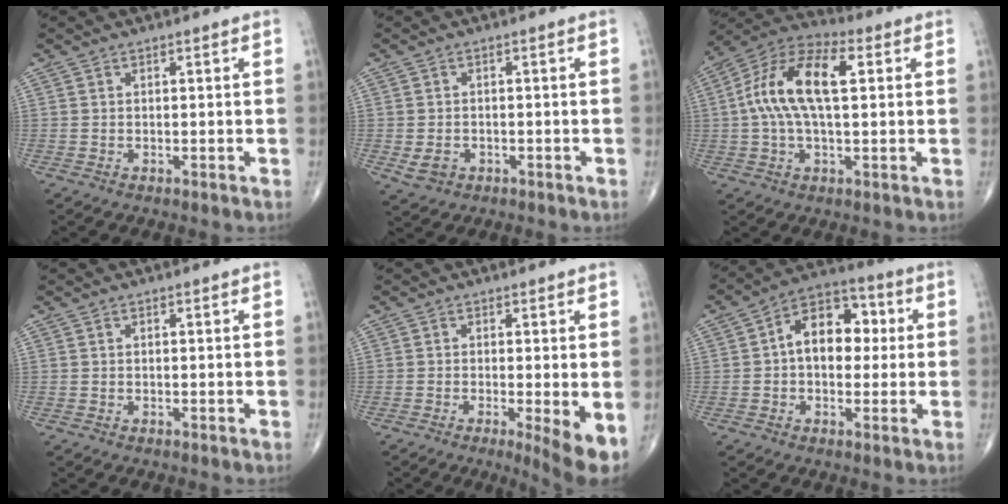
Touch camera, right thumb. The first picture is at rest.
{"total": 3.2, "force": [-1.1, 2.6, 1.6], "torque": [-0.024, 0.002, -0.010]}
{"total": 15.1, "force": [2.4, 7.0, 13.2], "torque": [-0.258, 0.033, 0.038]}
{"total": 0.0}
{"total": 6.3, "force": [-1.6, 1.2, 6.0], "torque": [-0.095, -0.018, -0.028]}
{"total": 12.3, "force": [1.2, 8.1, 9.2], "torque": [-0.104, 0.029, 0.008]}